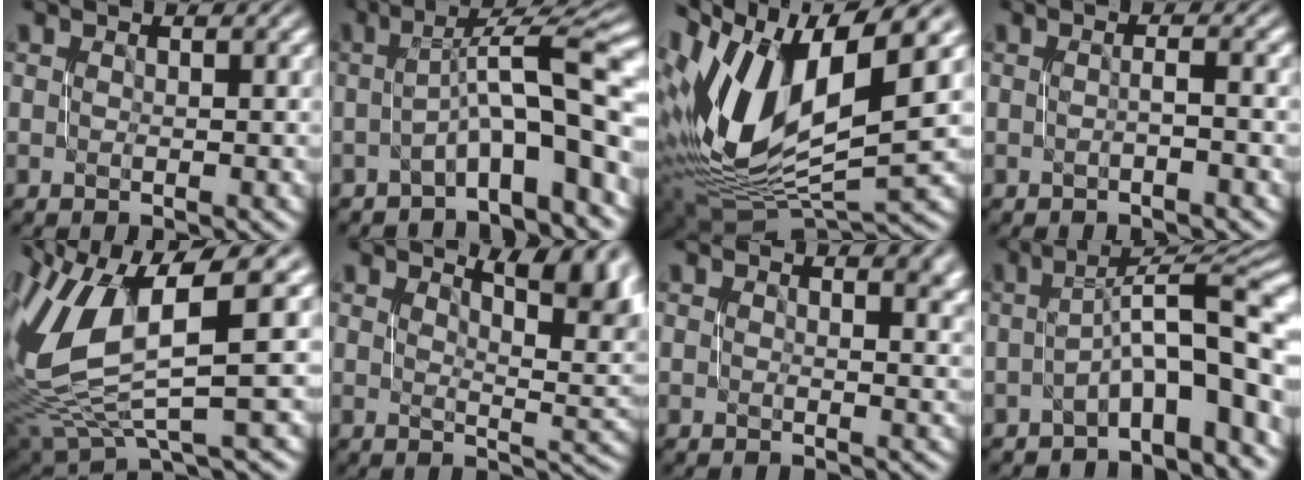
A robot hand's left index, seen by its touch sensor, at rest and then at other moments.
{"total": 7.6, "force": [-1.8, 1.5, 7.2], "torque": [-0.099, 0.028, -0.035]}
{"total": 12.8, "force": [3.3, 6.5, 10.5], "torque": [-0.227, 0.002, 0.053]}
{"total": 1.0, "force": [-0.3, 0.3, 0.9], "torque": [-0.012, -0.001, -0.008]}
{"total": 9.7, "force": [1.9, 3.6, 8.8], "torque": [-0.204, -0.007, 0.044]}
{"total": 7.3, "force": [3.5, 2.4, 6.0], "torque": [-0.059, 0.009, 0.054]}
{"total": 3.3, "force": [1.2, 1.7, 2.6], "torque": [-0.008, 0.004, 0.012]}
{"total": 7.9, "force": [-2.3, 2.0, 7.3], "torque": [-0.100, 0.025, -0.040]}